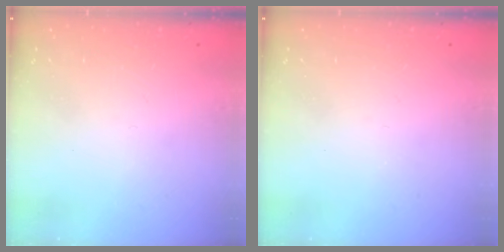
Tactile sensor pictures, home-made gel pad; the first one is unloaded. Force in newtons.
{"total": 0.0}